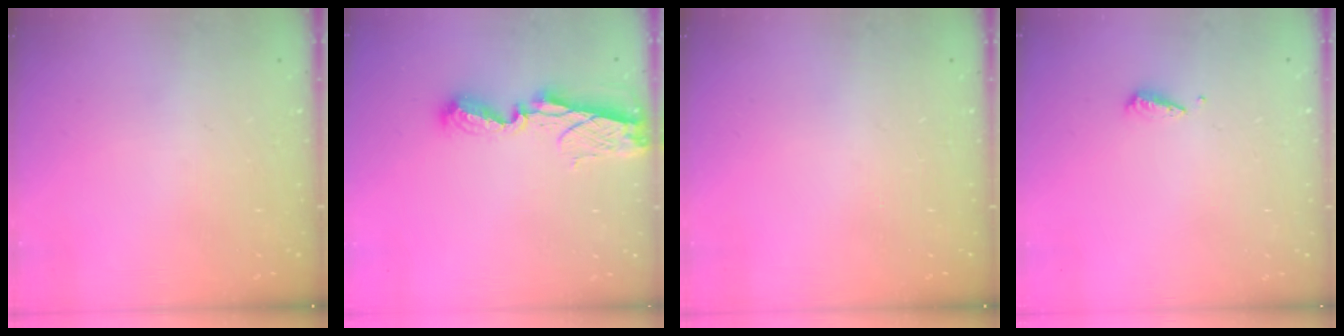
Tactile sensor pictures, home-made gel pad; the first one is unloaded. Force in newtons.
{"total": 8.4, "press": 8.4, "slide": 1.1}
{"total": 0.0}
{"total": 2.9, "press": 2.9, "slide": 0.4}